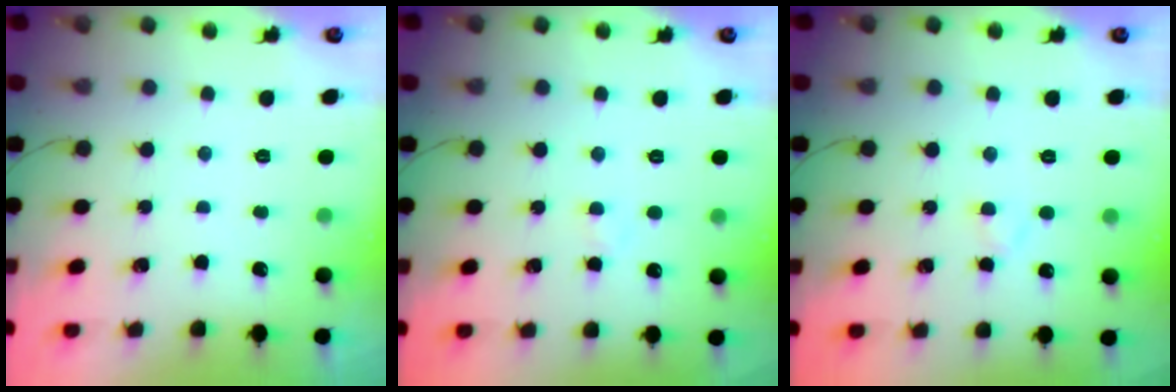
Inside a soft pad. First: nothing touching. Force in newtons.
{"total": 1.3, "press": 1.1, "slide": 0.7}
{"total": 1.8, "press": 1.5, "slide": 0.9}